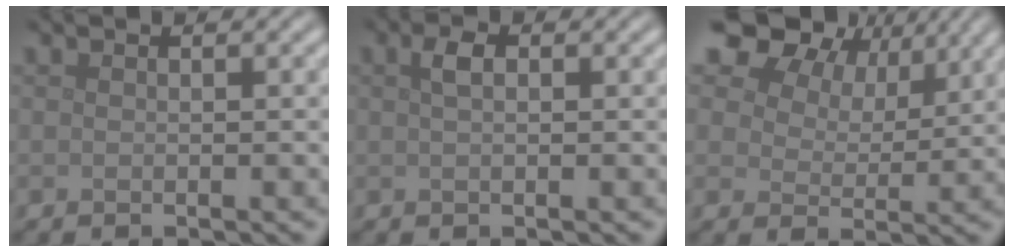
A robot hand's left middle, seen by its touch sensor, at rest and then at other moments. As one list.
[{"total": 1.5, "force": [0.5, 0.7, 1.2], "torque": [-0.025, 0.005, 0.006]}, {"total": 13.8, "force": [9.0, 8.1, 6.8], "torque": [-0.149, 0.021, 0.158]}]